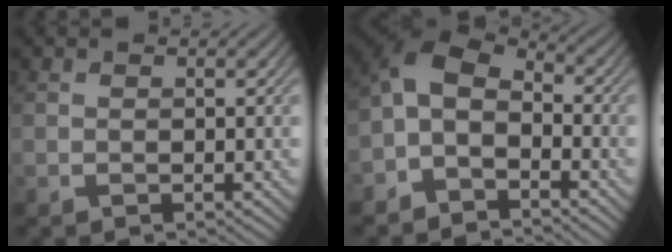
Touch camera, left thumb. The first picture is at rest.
{"total": 6.5, "force": [-3.0, 4.1, 4.1], "torque": [-0.078, 0.006, -0.073]}